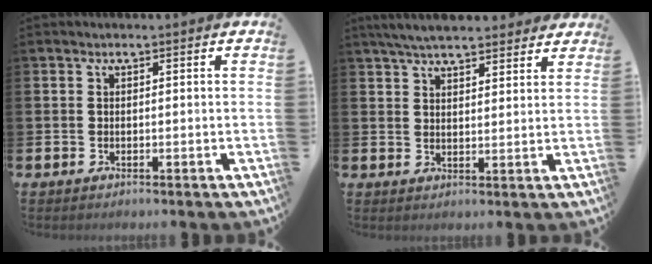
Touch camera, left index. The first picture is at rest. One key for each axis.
{"total": 5.4, "fx": 5.1, "fy": 1.0, "fz": 1.6, "tx": -0.043, "ty": -0.014, "tz": 0.093}